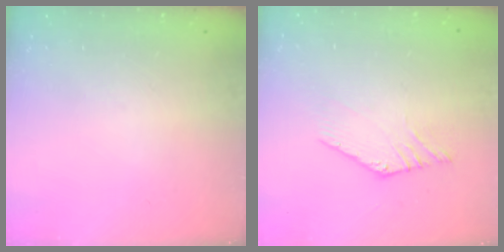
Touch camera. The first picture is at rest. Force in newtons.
{"total": 2.1, "press": 2.1, "slide": 0.2}